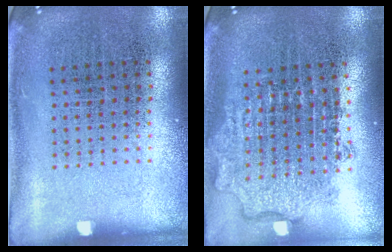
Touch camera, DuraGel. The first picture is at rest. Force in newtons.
{"total": 1.9, "press": 1.5, "slide": 1.2}